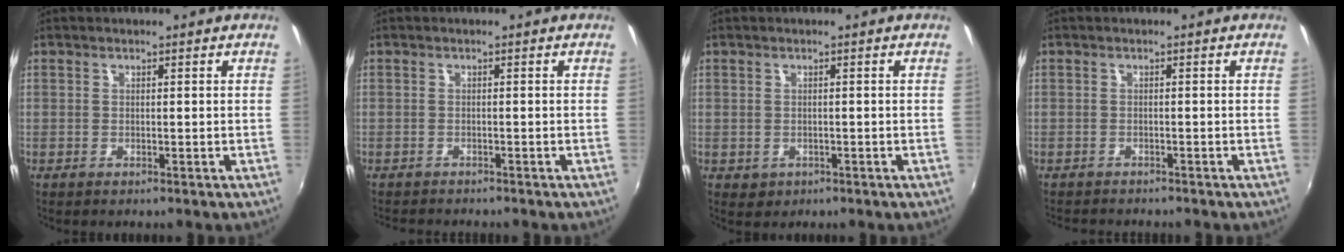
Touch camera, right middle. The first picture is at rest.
{"total": 3.1, "force": [-3.0, 0.6, 0.7], "torque": [-0.024, -0.017, -0.050]}
{"total": 1.8, "force": [-0.5, 1.6, 0.6], "torque": [-0.013, -0.003, -0.003]}
{"total": 3.5, "force": [-3.3, 0.7, 0.8], "torque": [-0.026, -0.016, -0.053]}